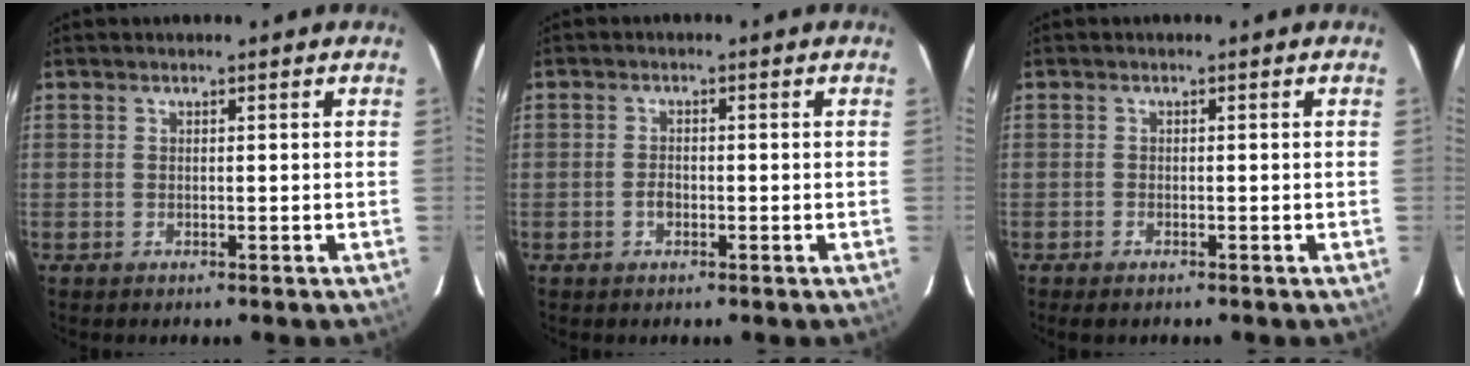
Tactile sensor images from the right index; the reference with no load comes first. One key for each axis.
{"total": 1.7, "fx": -0.7, "fy": 1.2, "fz": 0.9, "tx": -0.017, "ty": 0.006, "tz": -0.013}
{"total": 1.5, "fx": -1.2, "fy": 0.5, "fz": 0.7, "tx": -0.018, "ty": -0.004, "tz": -0.023}